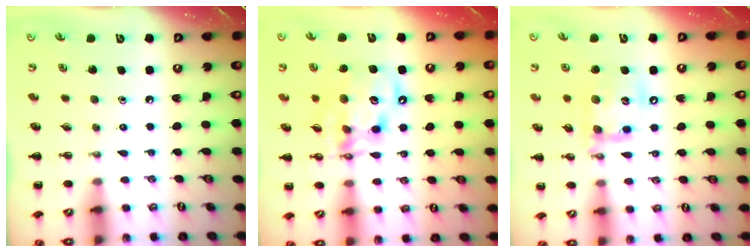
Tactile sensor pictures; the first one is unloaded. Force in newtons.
{"total": 12.8, "press": 12.3, "slide": 3.6}
{"total": 14.6, "press": 14.3, "slide": 2.8}